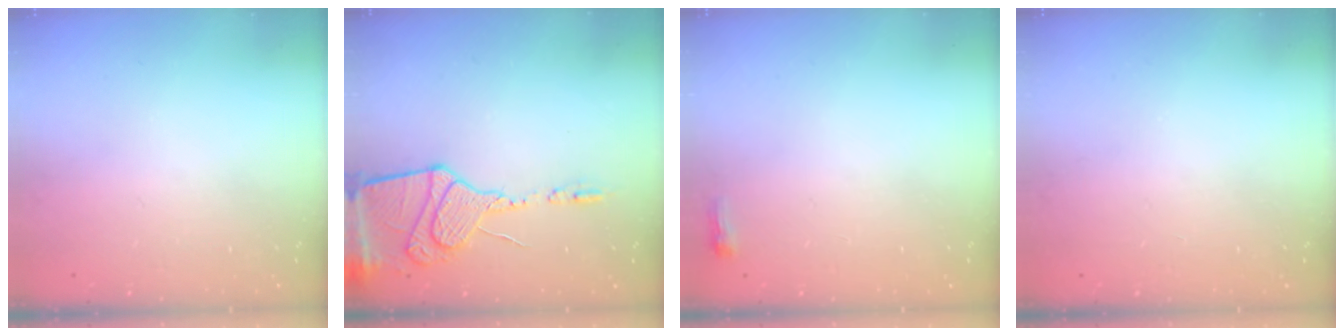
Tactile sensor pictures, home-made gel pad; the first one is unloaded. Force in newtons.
{"total": 15.2, "press": 15.1, "slide": 2.1}
{"total": 2.6, "press": 2.5, "slide": 0.6}
{"total": 0.0}